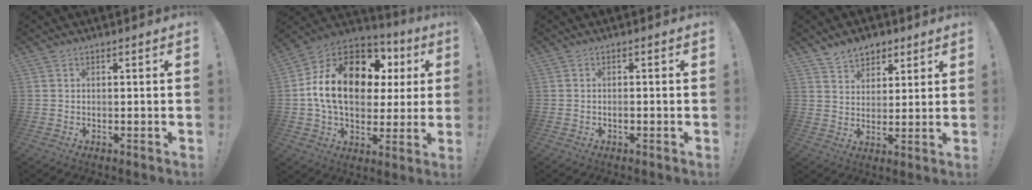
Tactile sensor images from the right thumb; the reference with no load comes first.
{"total": 20.2, "force": [4.7, 13.6, 14.2], "torque": [-0.220, -0.007, 0.098]}
{"total": 0.8, "force": [-0.5, 0.4, 0.5], "torque": [-0.008, 0.002, -0.009]}
{"total": 7.5, "force": [5.3, 5.1, 1.3], "torque": [-0.014, -0.036, 0.103]}